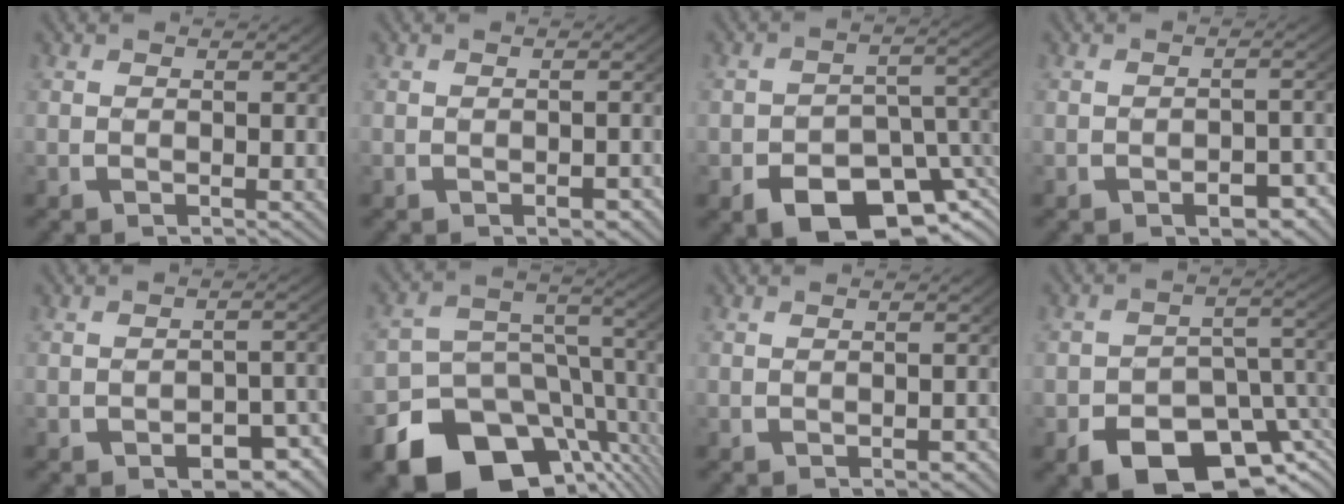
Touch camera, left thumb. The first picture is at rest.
{"total": 1.2, "force": [-0.7, 0.6, 0.7], "torque": [-0.009, -0.005, -0.010]}
{"total": 11.7, "force": [-6.6, 6.7, 7.0], "torque": [-0.115, -0.041, -0.075]}
{"total": 3.0, "force": [-1.7, 1.6, 1.9], "torque": [-0.025, -0.011, -0.023]}
{"total": 4.4, "force": [-2.1, 2.4, 3.0], "torque": [-0.039, -0.014, -0.028]}
{"total": 16.6, "force": [-9.0, 10.2, 9.5], "torque": [-0.143, -0.048, -0.131]}
{"total": 0.8, "force": [-0.6, 0.4, 0.5], "torque": [-0.007, -0.002, -0.009]}
{"total": 12.9, "force": [-7.3, 7.4, 7.6], "torque": [-0.125, -0.043, -0.087]}